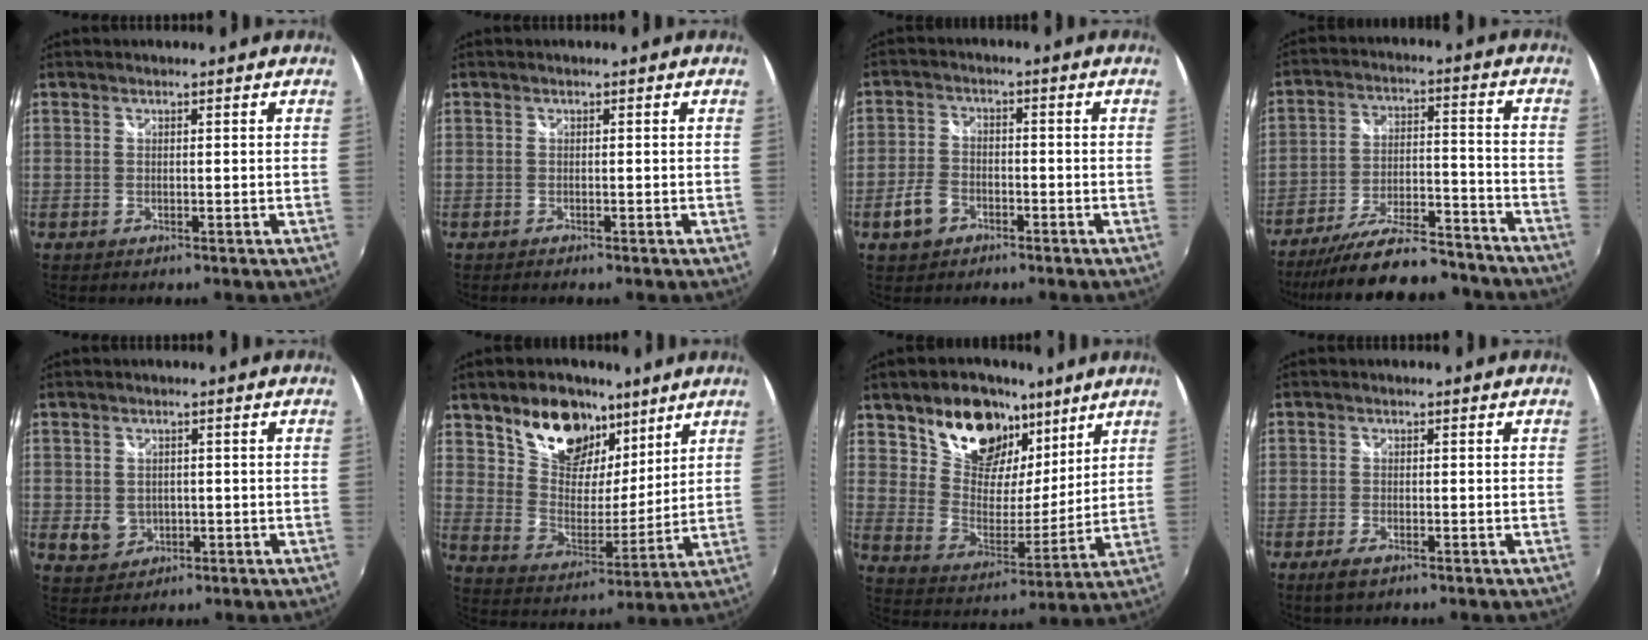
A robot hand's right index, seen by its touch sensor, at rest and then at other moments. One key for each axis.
{"total": 0.7, "fx": -0.6, "fy": 0.3, "fz": 0.1, "tx": -0.007, "ty": -0.005, "tz": -0.013}
{"total": 5.7, "fx": -3.0, "fy": 4.1, "fz": 2.6, "tx": -0.066, "ty": 0.008, "tz": -0.052}
{"total": 21.5, "fx": -18.8, "fy": 6.0, "fz": 8.6, "tx": -0.162, "ty": 0.003, "tz": -0.261}
{"total": 4.6, "fx": -0.7, "fy": 4.1, "fz": 2.0, "tx": -0.041, "ty": 0.000, "tz": -0.001}
{"total": 16.3, "fx": 10.3, "fy": 9.9, "fz": 7.8, "tx": -0.147, "ty": 0.020, "tz": 0.186}
{"total": 17.8, "fx": 11.0, "fy": 11.1, "fz": 8.4, "tx": -0.158, "ty": 0.017, "tz": 0.196}
{"total": 3.1, "fx": -2.0, "fy": 1.3, "fz": 1.9, "tx": -0.046, "ty": -0.009, "tz": -0.039}